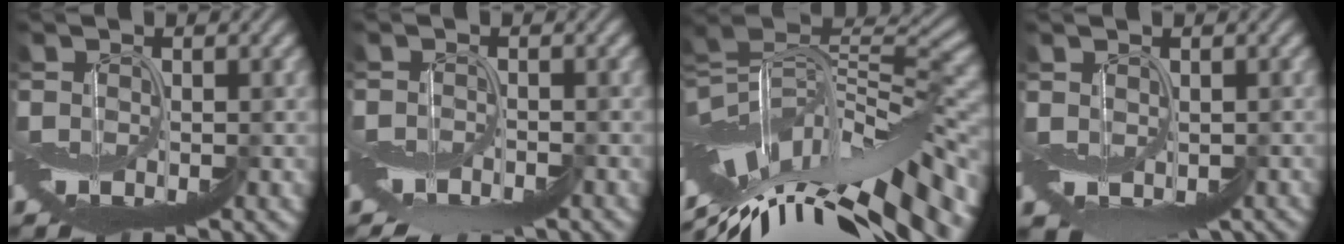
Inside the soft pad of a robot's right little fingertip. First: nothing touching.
{"total": 3.7, "force": [-3.0, 1.1, 1.8], "torque": [-0.031, -0.010, -0.054]}
{"total": 13.0, "force": [-5.1, 5.8, 10.4], "torque": [-0.179, 0.017, -0.076]}
{"total": 3.6, "force": [-1.4, 2.7, 2.0], "torque": [-0.024, -0.029, 0.000]}